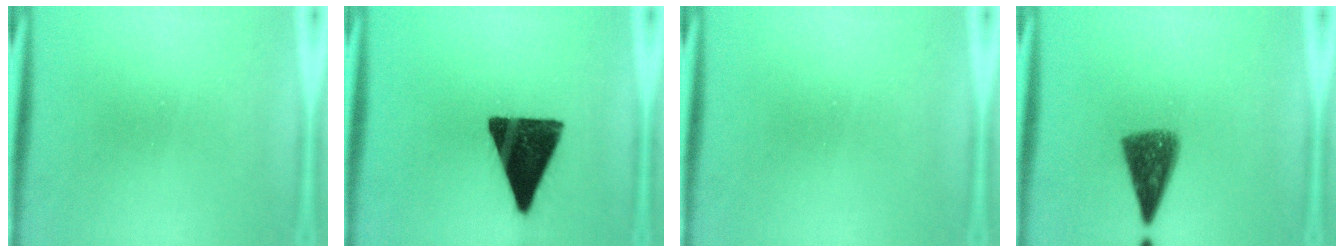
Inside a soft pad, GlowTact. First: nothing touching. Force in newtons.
{"total": 15.4}
{"total": 0.0}
{"total": 8.0}